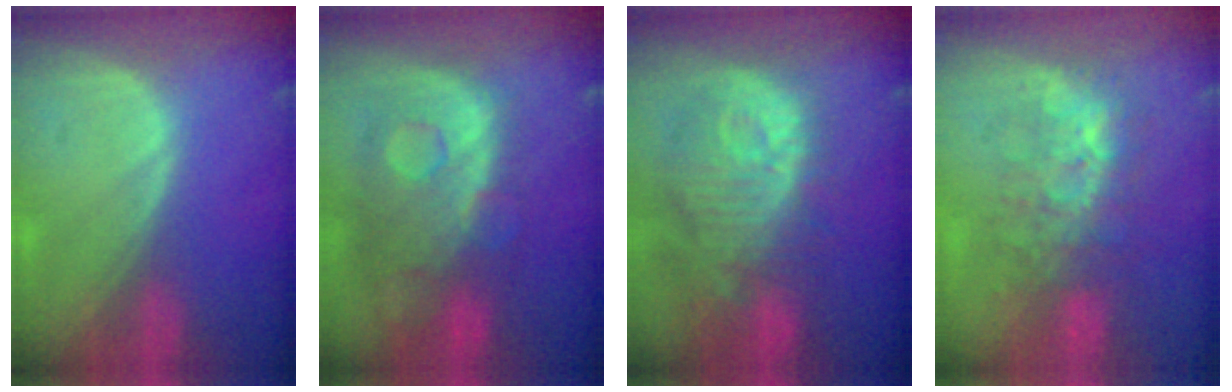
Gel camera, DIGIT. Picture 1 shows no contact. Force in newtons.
{"total": 11.3, "press": 9.8, "slide": 5.6}
{"total": 12.7, "press": 11.3, "slide": 5.8}
{"total": 7.9, "press": 7.7, "slide": 1.4}